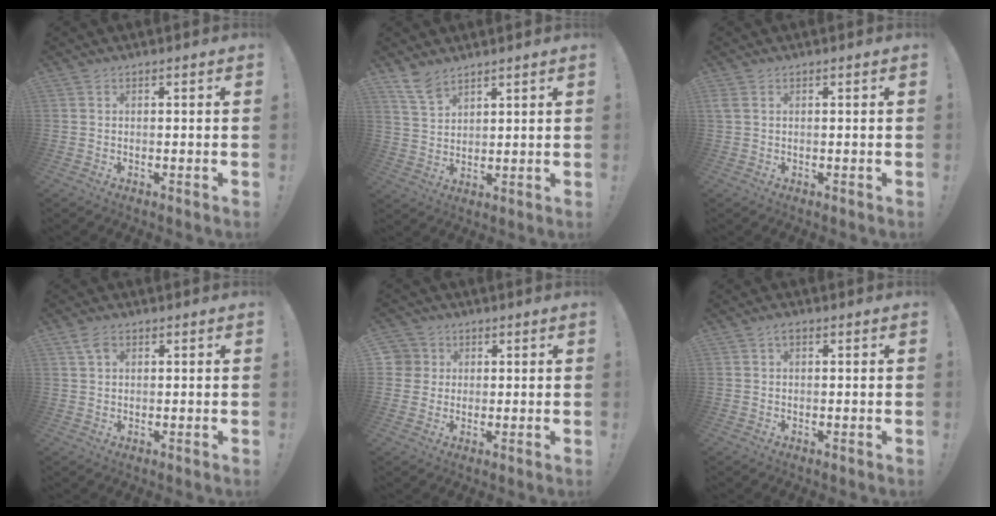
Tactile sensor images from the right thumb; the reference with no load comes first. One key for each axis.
{"total": 7.2, "fx": 5.8, "fy": 3.3, "fz": 2.8, "tx": -0.048, "ty": -0.037, "tz": 0.111}
{"total": 1.4, "fx": 0.7, "fy": 0.7, "fz": 1.0, "tx": -0.024, "ty": 0.003, "tz": 0.013}
{"total": 3.3, "fx": 1.7, "fy": 2.0, "fz": 2.0, "tx": -0.031, "ty": -0.003, "tz": 0.032}
{"total": 4.7, "fx": 1.1, "fy": 4.5, "fz": 0.8, "tx": -0.025, "ty": -0.003, "tz": 0.020}
{"total": 1.5, "fx": 0.4, "fy": 0.8, "fz": 1.1, "tx": -0.017, "ty": 0.001, "tz": 0.006}